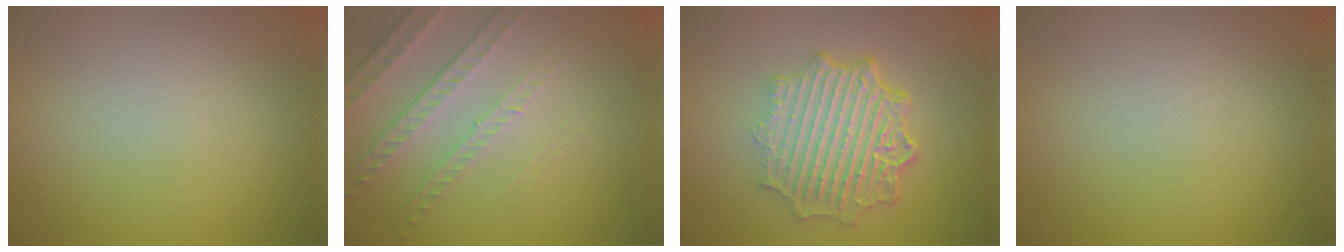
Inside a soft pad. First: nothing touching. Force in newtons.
{"total": 4.8, "press": 3.4, "slide": 3.3}
{"total": 6.9, "press": 5.2, "slide": 4.6}
{"total": 0.0}